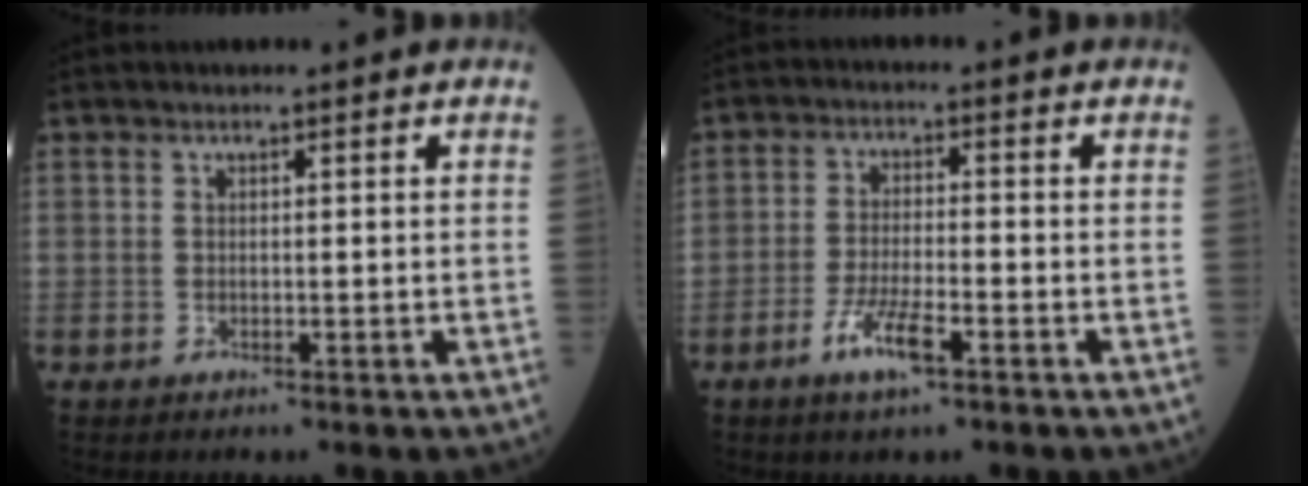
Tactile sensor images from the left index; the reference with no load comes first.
{"total": 5.6, "force": [-3.2, 1.0, 4.5], "torque": [-0.097, -0.005, -0.058]}